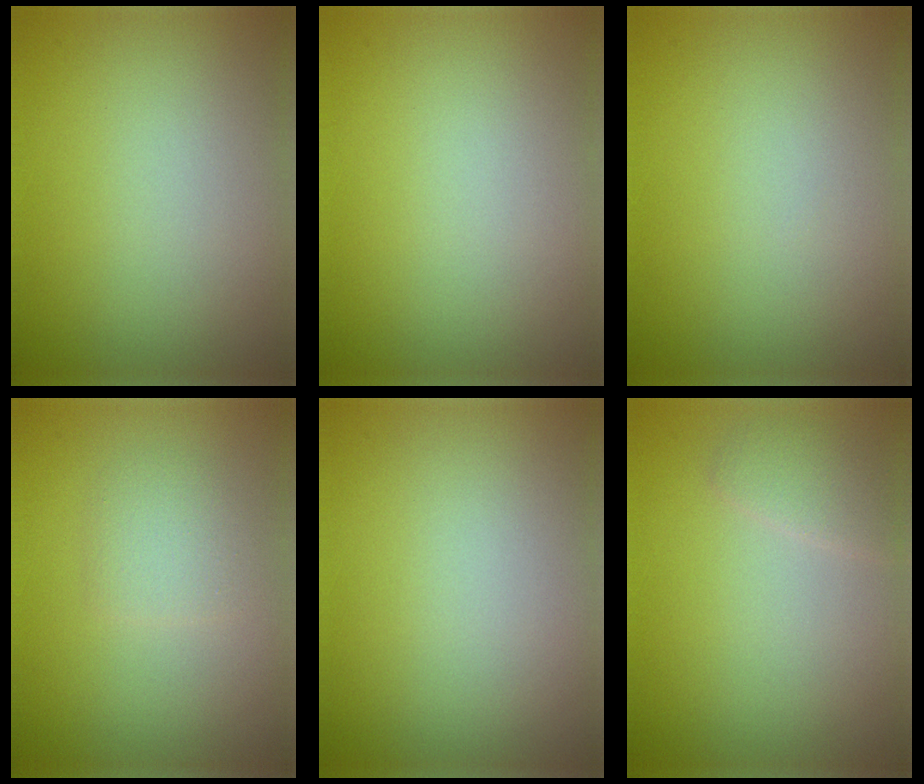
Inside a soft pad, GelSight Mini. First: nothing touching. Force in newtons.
{"total": 0.0}
{"total": 0.0}
{"total": 1.9, "press": 1.9, "slide": 0.0}
{"total": 0.0}
{"total": 1.6, "press": 1.6, "slide": 0.1}